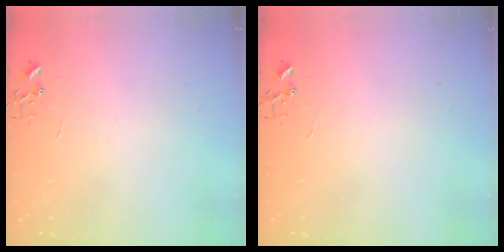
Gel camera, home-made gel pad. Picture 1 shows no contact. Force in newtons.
{"total": 0.0}